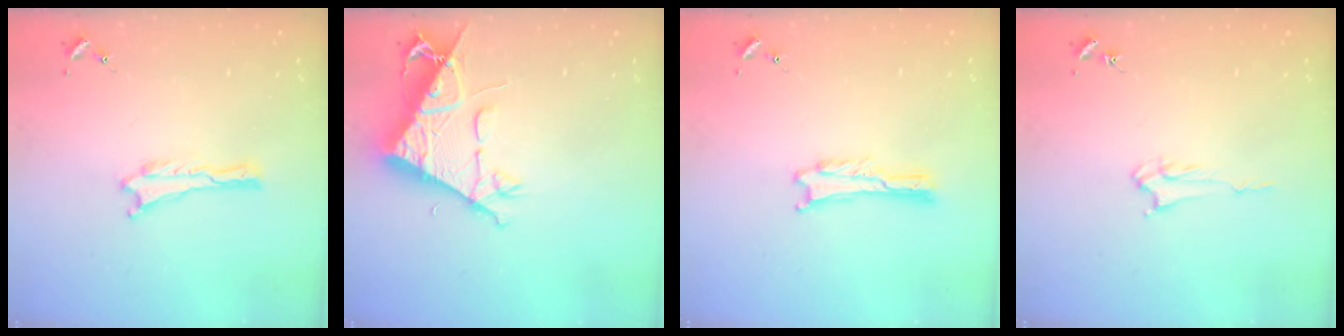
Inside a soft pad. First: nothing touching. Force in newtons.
{"total": 9.2, "press": 9.1, "slide": 1.4}
{"total": 0.0}
{"total": 2.4, "press": 2.4, "slide": 0.3}